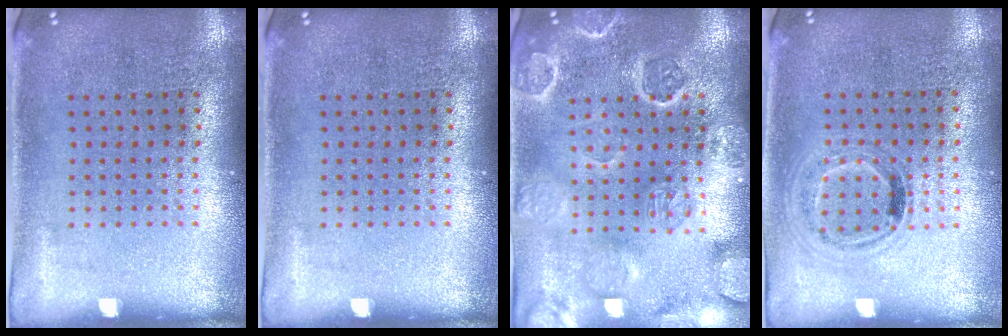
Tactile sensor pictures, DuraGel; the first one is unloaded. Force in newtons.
{"total": 0.0}
{"total": 3.3, "press": 3.1, "slide": 1.1}
{"total": 0.9, "press": 0.9, "slide": 0.3}